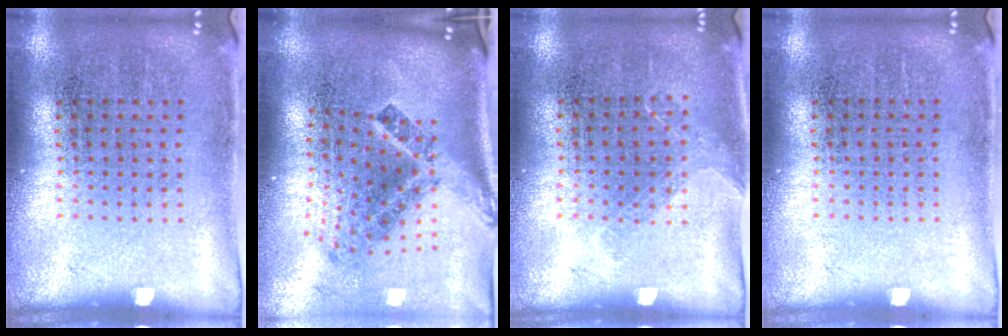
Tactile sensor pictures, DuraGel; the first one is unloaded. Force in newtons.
{"total": 2.9, "press": 1.7, "slide": 2.4}
{"total": 1.0, "press": 0.8, "slide": 0.6}
{"total": 0.0}